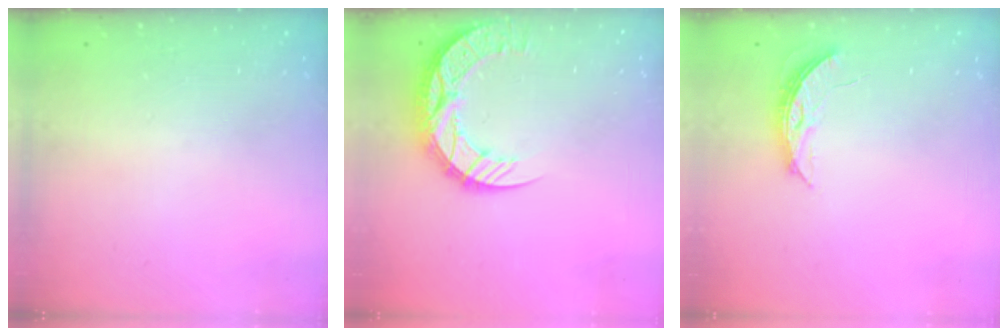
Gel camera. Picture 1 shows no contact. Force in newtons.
{"total": 13.3, "press": 13.2, "slide": 1.0}
{"total": 4.6, "press": 4.5, "slide": 0.4}